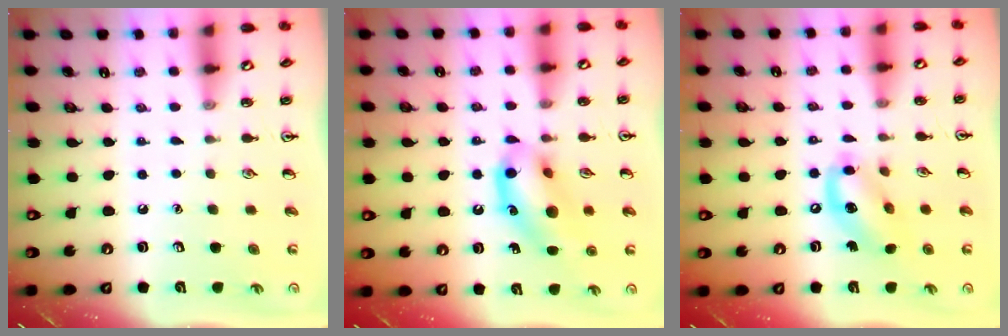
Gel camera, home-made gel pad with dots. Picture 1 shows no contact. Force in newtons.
{"total": 13.7, "press": 13.5, "slide": 2.5}
{"total": 12.5, "press": 12.2, "slide": 2.8}